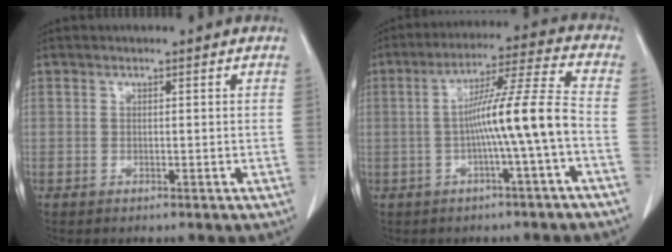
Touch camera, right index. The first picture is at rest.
{"total": 10.5, "force": [-2.1, -1.3, 10.2], "torque": [-0.175, 0.018, -0.036]}